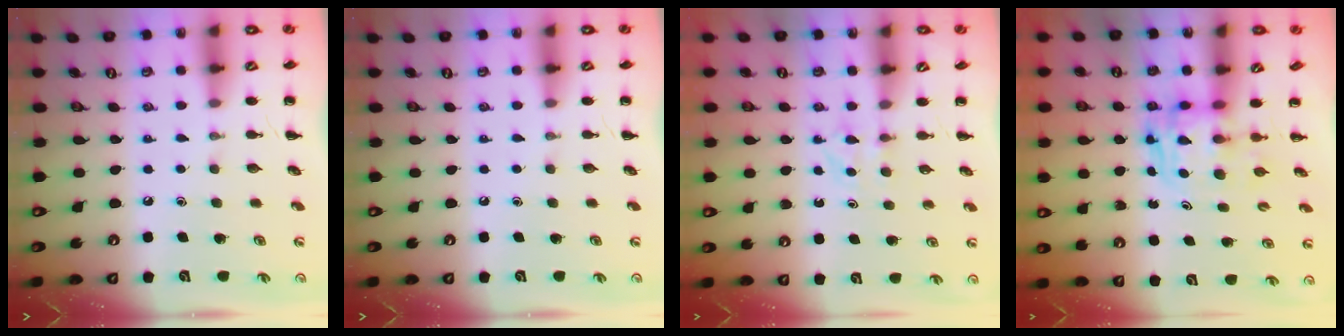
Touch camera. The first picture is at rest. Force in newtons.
{"total": 0.0}
{"total": 2.8, "press": 2.6, "slide": 1.0}
{"total": 2.6, "press": 2.6, "slide": 0.2}